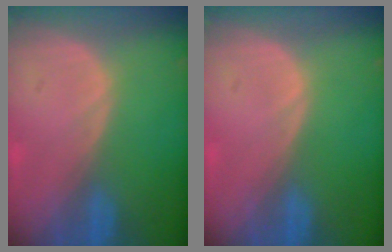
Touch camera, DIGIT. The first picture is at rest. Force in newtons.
{"total": 0.0}